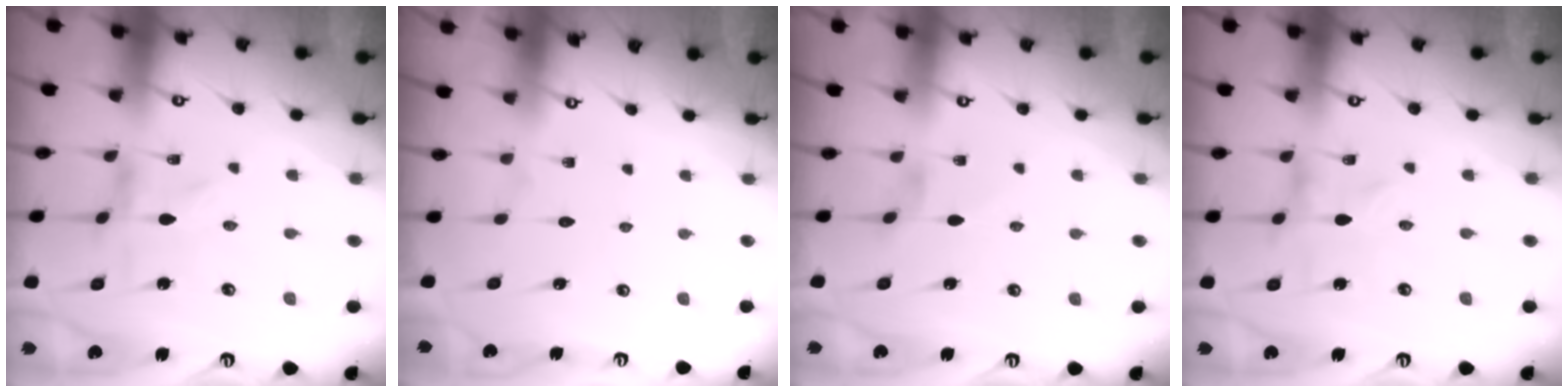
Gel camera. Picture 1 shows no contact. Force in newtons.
{"total": 1.8, "press": 1.8, "slide": 0.1}
{"total": 2.4, "press": 2.3, "slide": 0.4}
{"total": 0.6, "press": 0.5, "slide": 0.1}